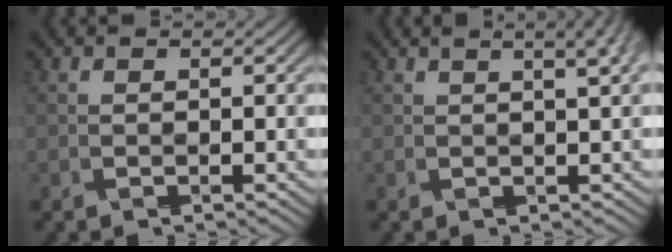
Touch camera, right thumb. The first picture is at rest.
{"total": 4.8, "force": [2.0, 1.5, 4.1], "torque": [-0.055, 0.013, 0.029]}